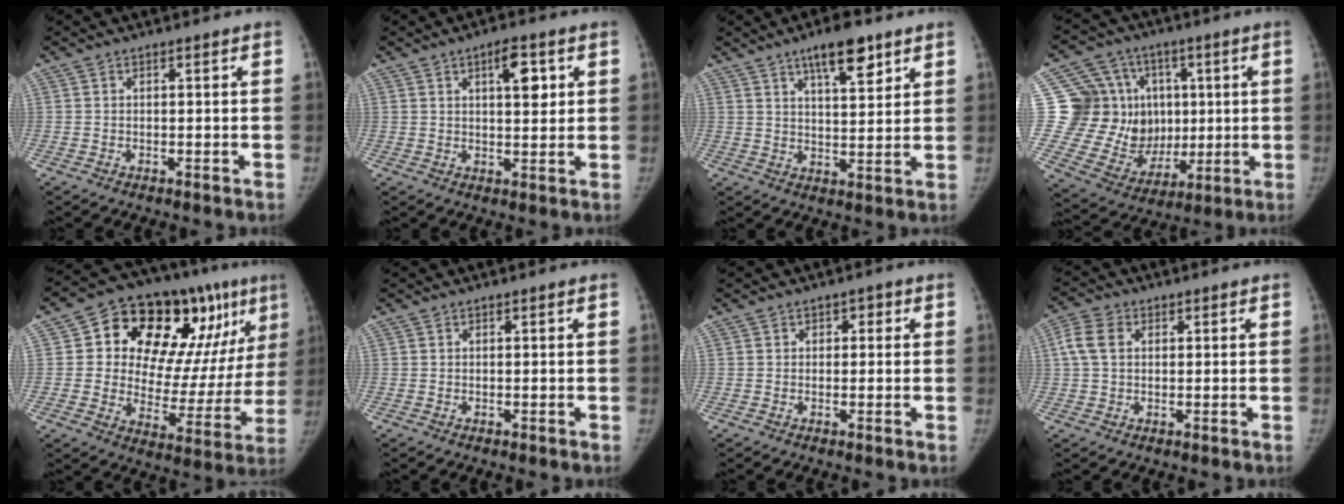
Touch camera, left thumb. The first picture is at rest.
{"total": 6.1, "force": [2.4, 2.5, 5.1], "torque": [-0.063, -0.010, 0.035]}
{"total": 9.2, "force": [5.8, 3.0, 6.4], "torque": [-0.083, -0.033, 0.092]}
{"total": 19.6, "force": [2.8, 16.6, 9.9], "torque": [-0.126, 0.010, 0.075]}
{"total": 26.2, "force": [10.7, 13.1, 20.0], "torque": [-0.244, 0.004, 0.167]}
{"total": 0.0}
{"total": 1.8, "force": [0.5, 1.6, 0.8], "torque": [0.011, 0.003, 0.000]}
{"total": 5.7, "force": [1.3, 4.1, 3.7], "torque": [-0.080, 0.014, 0.023]}